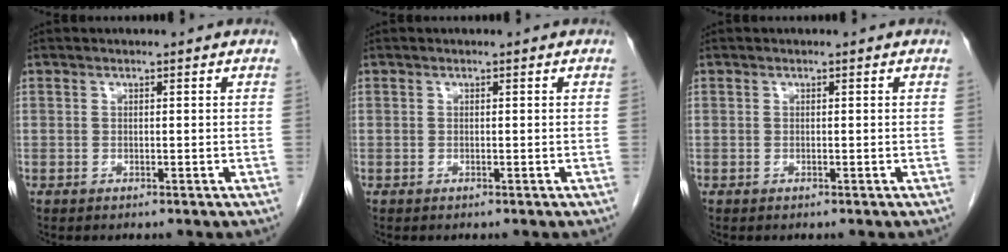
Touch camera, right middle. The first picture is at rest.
{"total": 0.0}
{"total": 0.0}